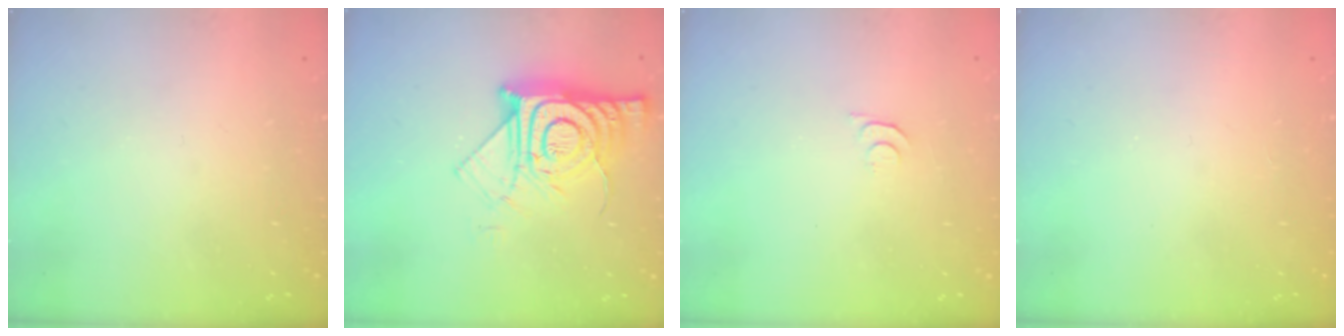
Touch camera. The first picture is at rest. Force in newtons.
{"total": 15.1, "press": 15.0, "slide": 1.2}
{"total": 4.1, "press": 4.0, "slide": 0.6}
{"total": 2.8, "press": 2.8, "slide": 0.4}